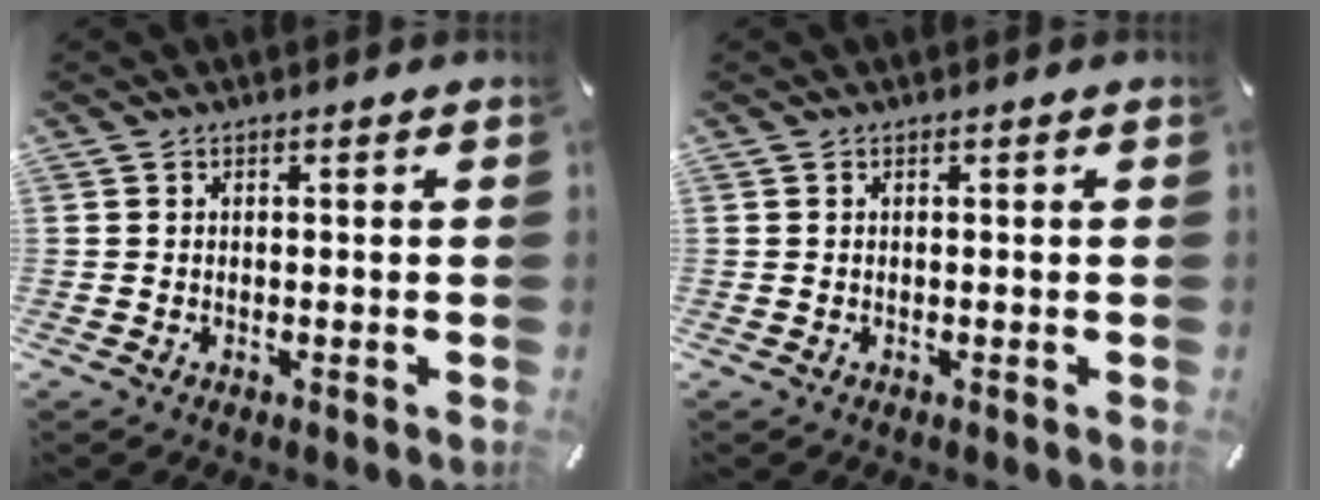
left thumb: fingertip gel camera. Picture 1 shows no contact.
{"total": 0.0}